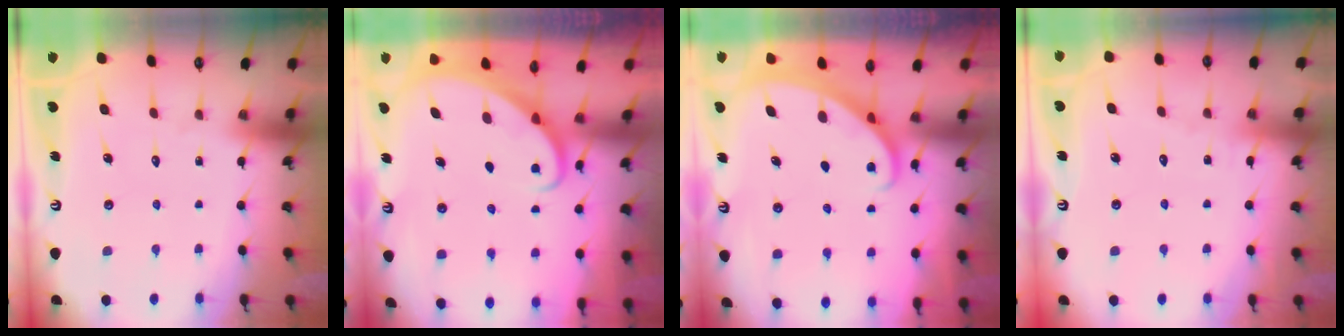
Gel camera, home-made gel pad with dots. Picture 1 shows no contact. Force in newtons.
{"total": 2.3, "press": 2.3, "slide": 0.2}
{"total": 1.4, "press": 1.4, "slide": 0.1}
{"total": 4.2, "press": 4.1, "slide": 0.5}